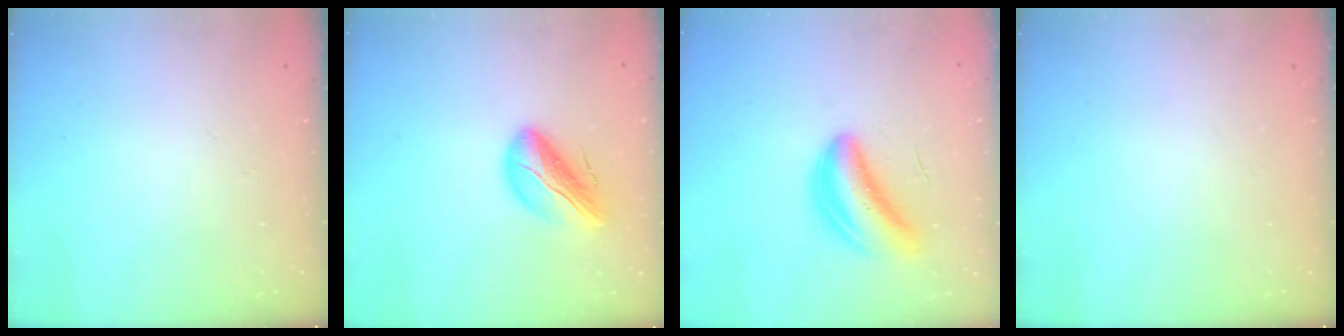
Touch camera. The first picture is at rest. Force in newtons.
{"total": 13.4, "press": 13.0, "slide": 3.2}
{"total": 6.6, "press": 6.1, "slide": 2.7}
{"total": 0.0}